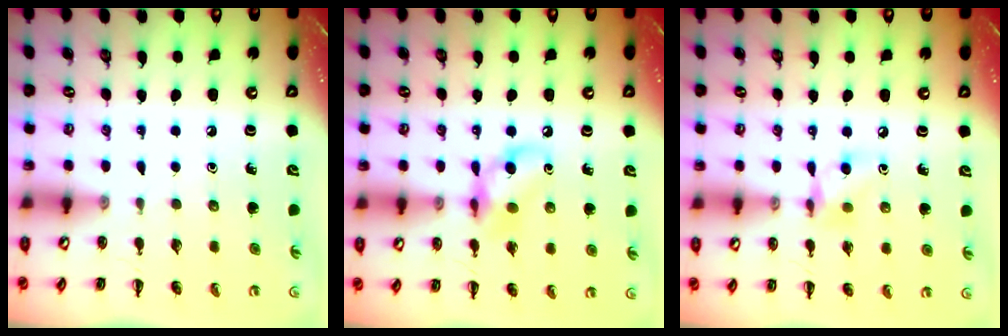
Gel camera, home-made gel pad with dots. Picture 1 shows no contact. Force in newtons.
{"total": 11.3, "press": 11.2, "slide": 1.4}
{"total": 6.9, "press": 6.8, "slide": 0.8}